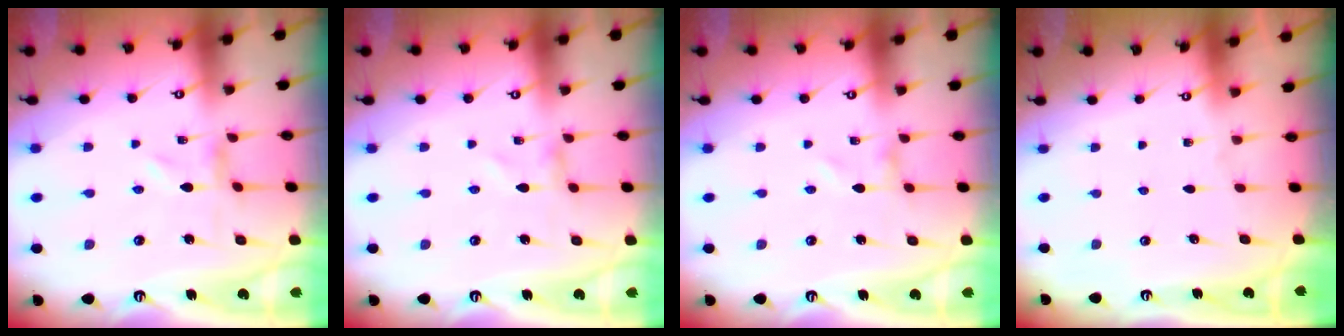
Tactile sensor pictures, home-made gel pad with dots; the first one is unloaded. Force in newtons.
{"total": 0.6, "press": 0.6, "slide": 0.1}
{"total": 0.0}
{"total": 0.0}